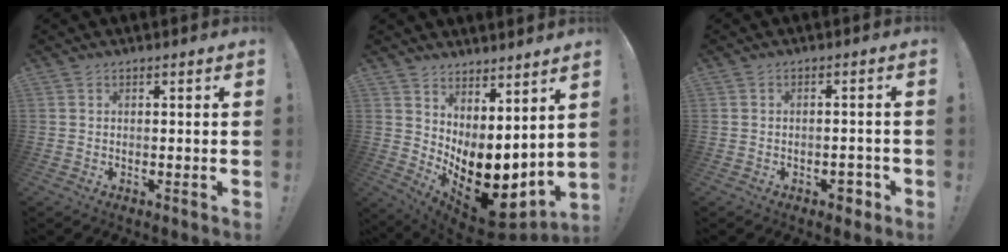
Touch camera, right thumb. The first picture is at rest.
{"total": 12.4, "force": [-2.7, 6.9, 9.9], "torque": [-0.111, -0.007, -0.026]}
{"total": 3.3, "force": [-1.7, 1.9, 2.1], "torque": [-0.014, 0.004, -0.031]}